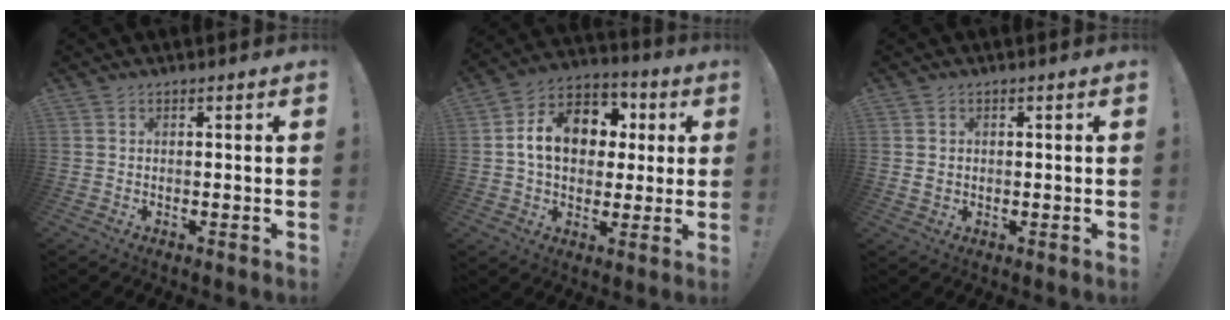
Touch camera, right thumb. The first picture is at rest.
{"total": 15.8, "force": [2.9, 12.0, 9.8], "torque": [-0.135, 0.006, 0.061]}
{"total": 2.2, "force": [0.6, 2.0, 0.7], "torque": [-0.006, 0.004, 0.009]}